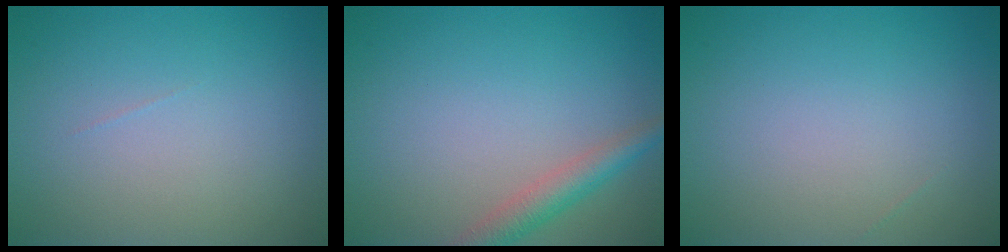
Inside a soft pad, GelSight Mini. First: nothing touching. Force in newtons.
{"total": 2.8, "press": 2.8, "slide": 0.1}
{"total": 0.0}